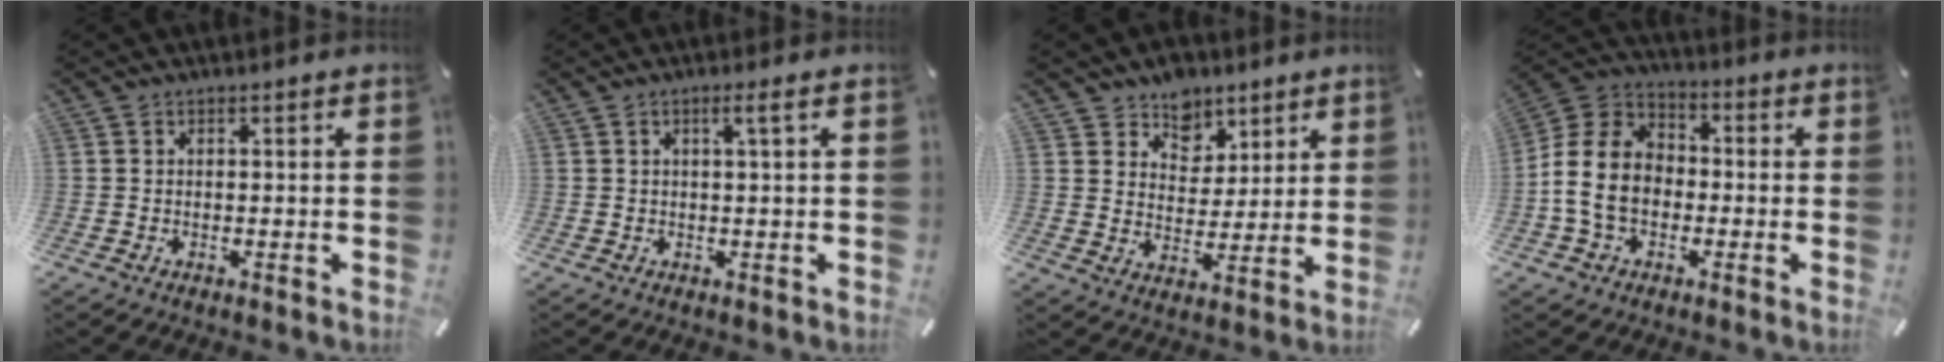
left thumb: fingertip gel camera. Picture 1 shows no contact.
{"total": 2.5, "force": [0.9, 0.2, 2.4], "torque": [-0.046, 0.001, 0.013]}
{"total": 8.3, "force": [5.4, 6.3, 0.0], "torque": [-0.001, -0.050, 0.100]}
{"total": 11.9, "force": [-2.6, 9.4, 6.8], "torque": [-0.160, 0.026, -0.046]}